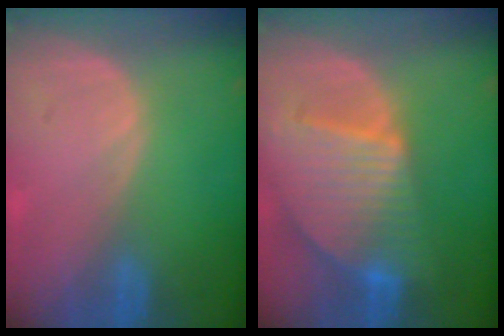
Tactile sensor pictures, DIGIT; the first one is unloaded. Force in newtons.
{"total": 9.5, "press": 8.2, "slide": 4.8}